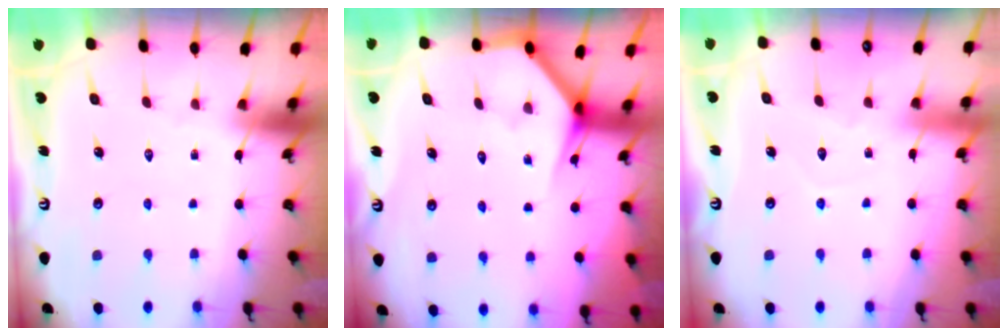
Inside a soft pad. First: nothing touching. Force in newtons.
{"total": 3.6, "press": 3.6, "slide": 0.3}
{"total": 3.8, "press": 3.8, "slide": 0.4}